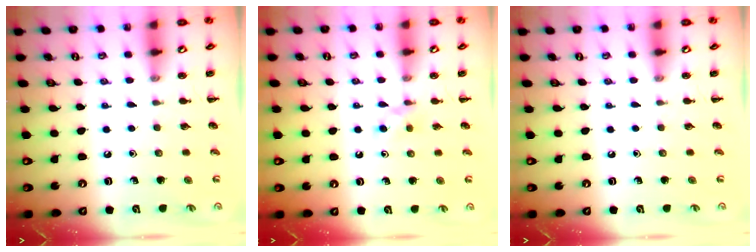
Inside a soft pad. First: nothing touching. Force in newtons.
{"total": 2.9, "press": 2.7, "slide": 1.1}
{"total": 0.0}